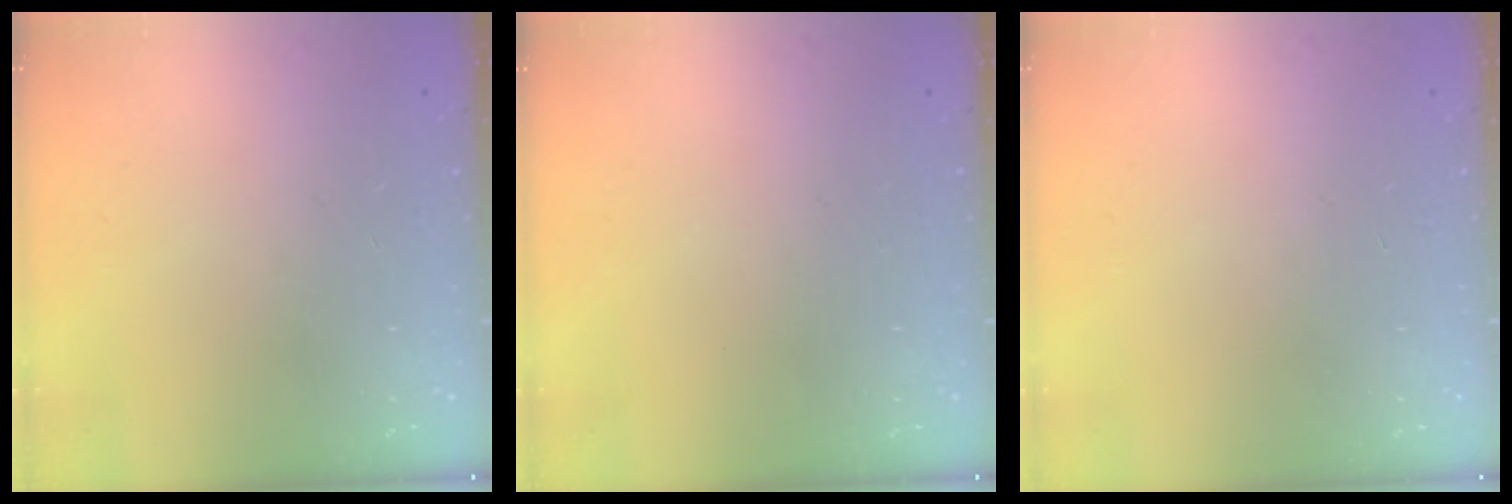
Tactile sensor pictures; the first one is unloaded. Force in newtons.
{"total": 0.0}
{"total": 0.0}